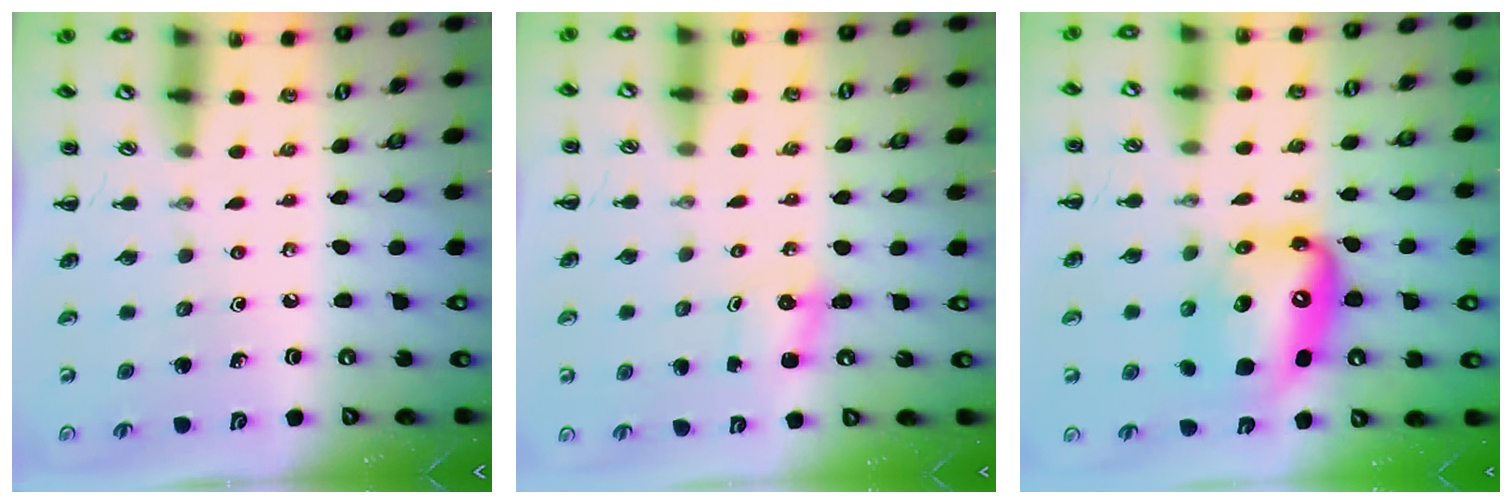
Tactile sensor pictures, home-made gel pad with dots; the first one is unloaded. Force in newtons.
{"total": 2.0, "press": 1.9, "slide": 0.7}
{"total": 12.9, "press": 12.4, "slide": 3.5}